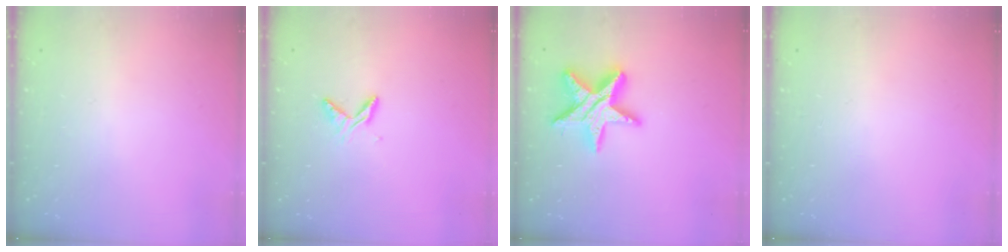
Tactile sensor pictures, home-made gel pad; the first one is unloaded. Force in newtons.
{"total": 6.4, "press": 6.4, "slide": 0.6}
{"total": 15.3, "press": 15.2, "slide": 1.5}
{"total": 0.0}